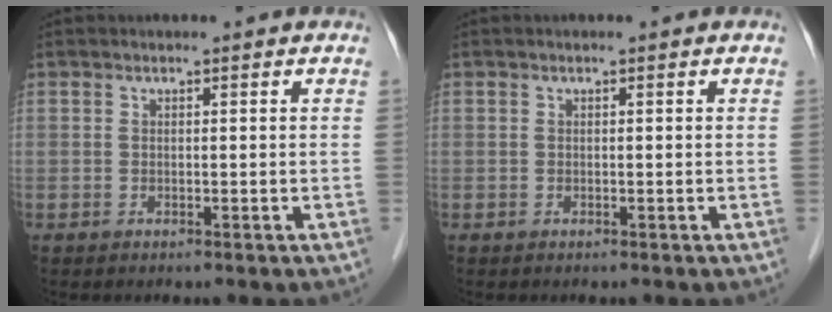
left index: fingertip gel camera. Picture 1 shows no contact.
{"total": 0.0}